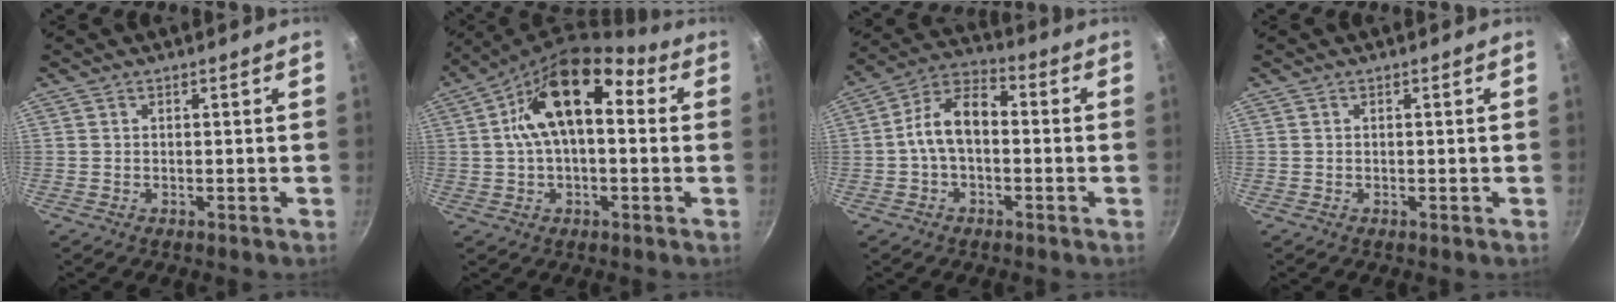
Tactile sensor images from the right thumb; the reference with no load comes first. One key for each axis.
{"total": 14.0, "fx": 2.5, "fy": 7.8, "fz": 11.4, "tx": -0.173, "ty": 0.034, "tz": 0.021}
{"total": 10.0, "fx": -0.7, "fy": 6.1, "fz": 7.9, "tx": -0.125, "ty": 0.042, "tz": -0.028}
{"total": 0.0}